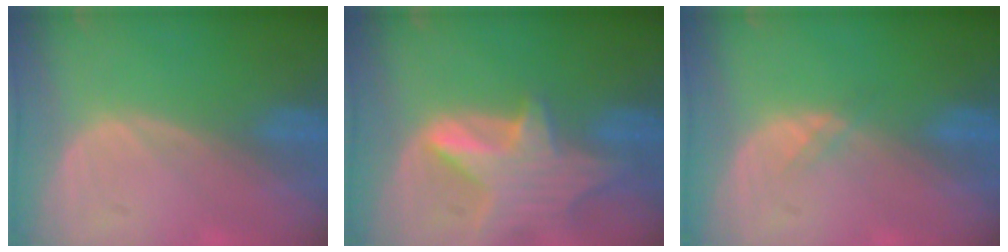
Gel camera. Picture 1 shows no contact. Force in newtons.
{"total": 8.1, "press": 7.4, "slide": 3.3}
{"total": 1.0, "press": 1.0, "slide": 0.2}